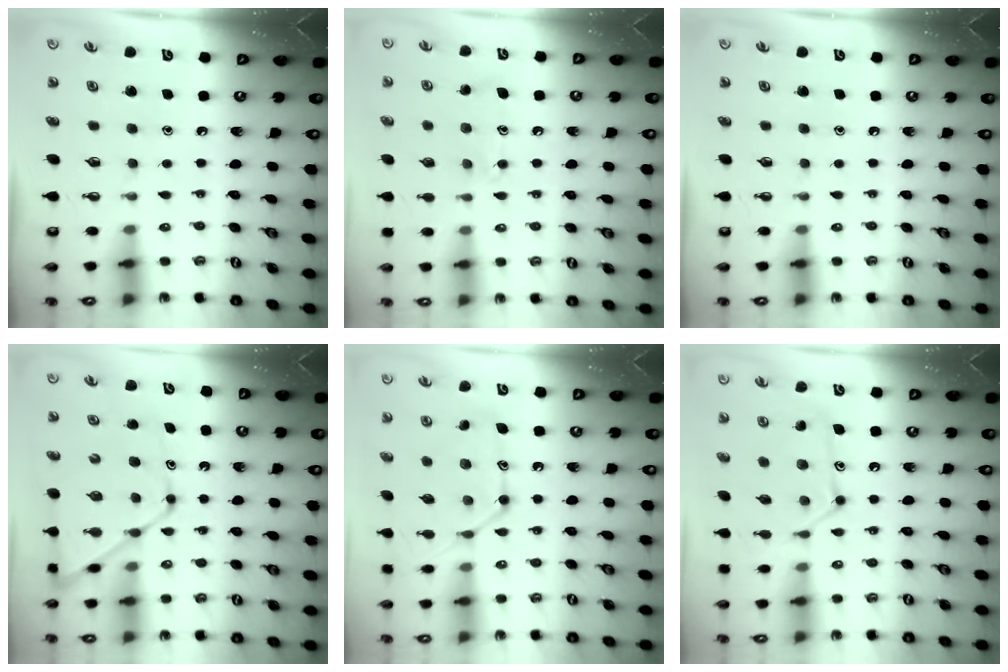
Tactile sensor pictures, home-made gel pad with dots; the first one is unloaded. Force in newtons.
{"total": 10.3, "press": 10.3, "slide": 0.9}
{"total": 0.0}
{"total": 12.3, "press": 12.2, "slide": 1.0}
{"total": 15.5, "press": 15.5, "slide": 1.3}
{"total": 12.9, "press": 12.9, "slide": 0.5}